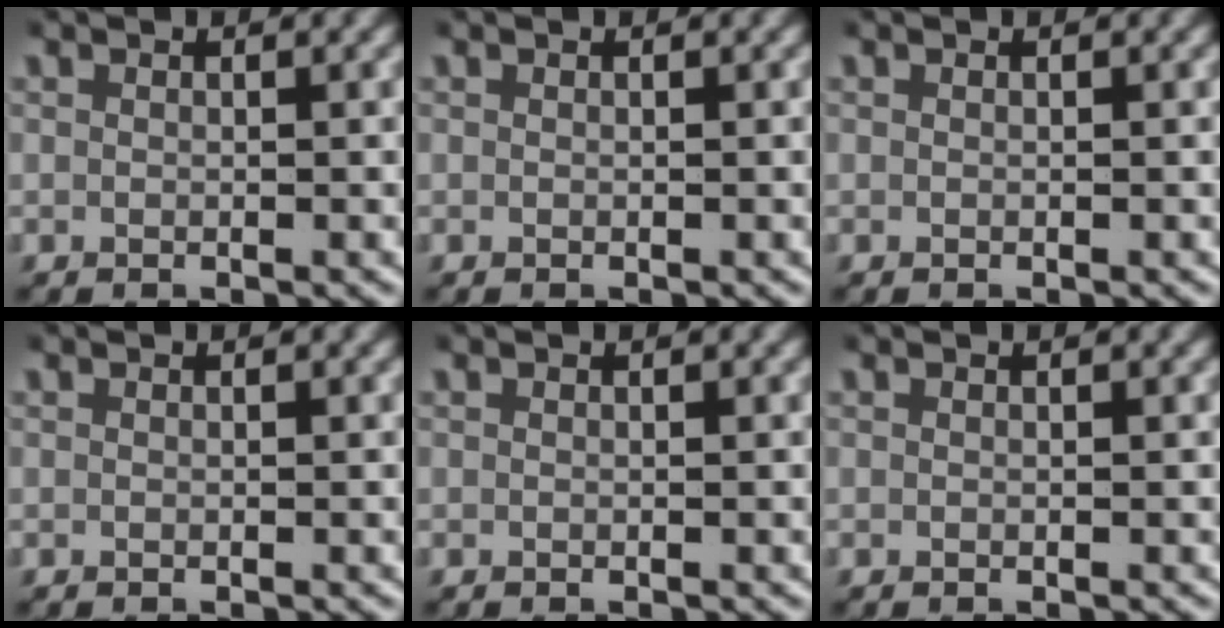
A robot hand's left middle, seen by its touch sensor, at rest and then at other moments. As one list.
[{"total": 0.0}, {"total": 0.0}, {"total": 0.0}, {"total": 0.0}, {"total": 0.0}]